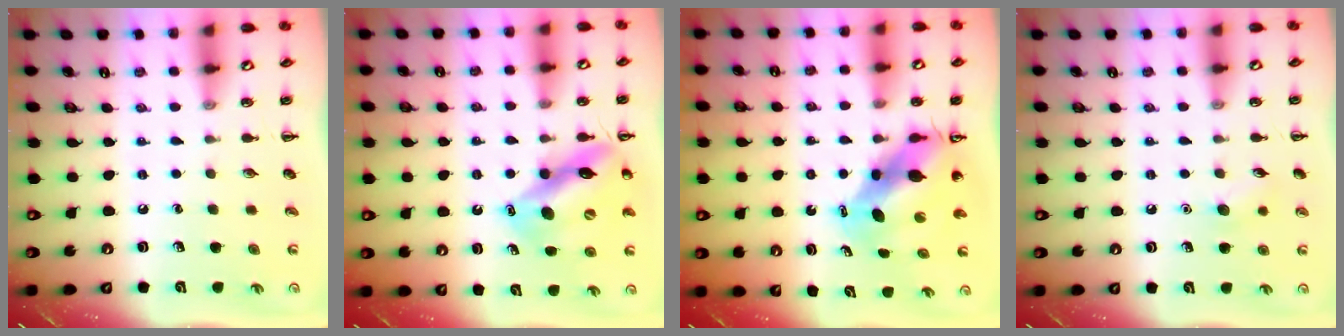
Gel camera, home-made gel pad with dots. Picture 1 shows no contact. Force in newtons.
{"total": 13.7, "press": 13.2, "slide": 3.4}
{"total": 8.4, "press": 8.0, "slide": 2.5}
{"total": 6.7, "press": 6.5, "slide": 1.8}